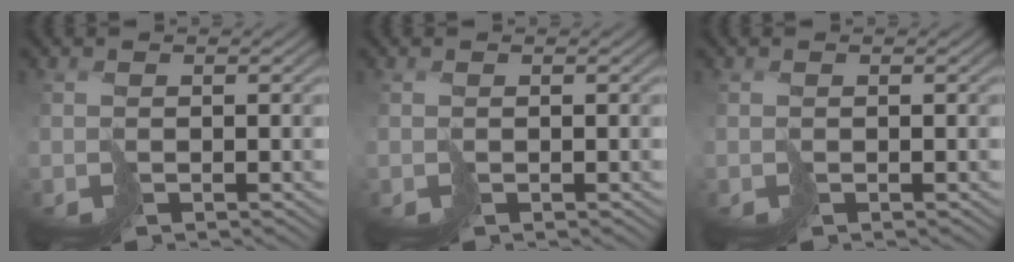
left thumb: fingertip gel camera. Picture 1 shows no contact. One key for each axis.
{"total": 0.0}
{"total": 0.0}